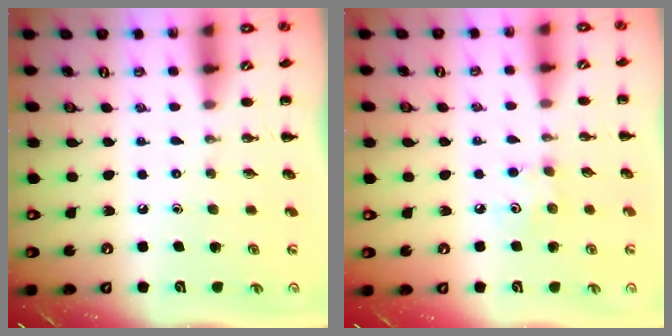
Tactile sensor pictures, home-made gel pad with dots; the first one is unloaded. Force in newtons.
{"total": 4.7, "press": 4.5, "slide": 1.1}